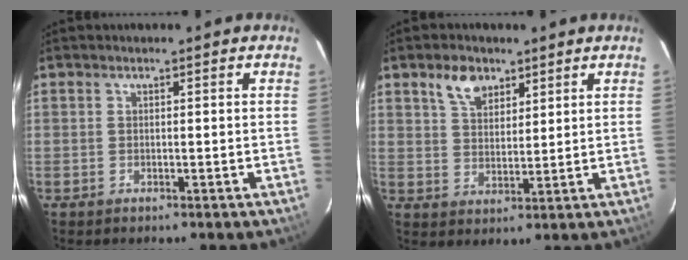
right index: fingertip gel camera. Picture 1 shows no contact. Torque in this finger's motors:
{"motor_torque": [0.09, 0.08, 0.20, 0.03]}